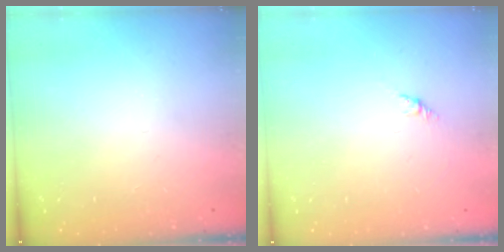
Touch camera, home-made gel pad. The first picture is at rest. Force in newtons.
{"total": 2.7, "press": 2.6, "slide": 0.7}